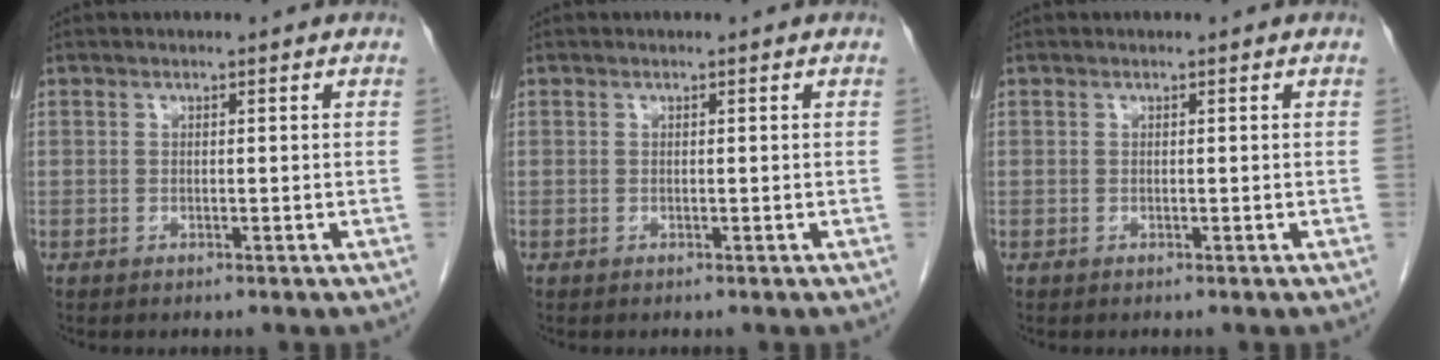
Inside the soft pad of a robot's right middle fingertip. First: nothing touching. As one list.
[{"total": 0.0}, {"total": 0.0}]